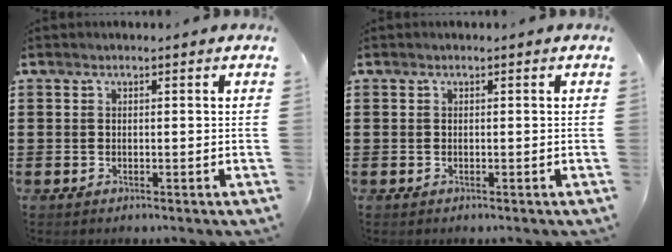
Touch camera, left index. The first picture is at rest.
{"total": 0.0}